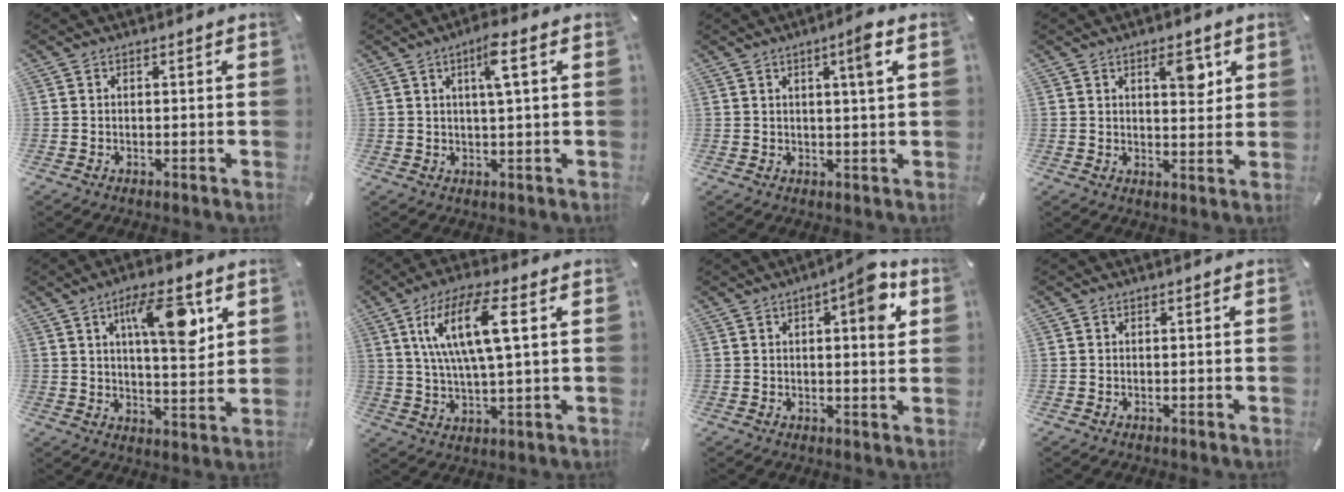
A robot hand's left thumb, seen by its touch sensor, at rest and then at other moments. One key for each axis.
{"total": 6.1, "fx": 2.2, "fy": 0.7, "fz": 5.6, "tx": -0.106, "ty": -0.002, "tz": 0.032}
{"total": 5.2, "fx": 2.3, "fy": 0.1, "fz": 4.6, "tx": -0.078, "ty": -0.006, "tz": 0.031}
{"total": 6.6, "fx": 3.2, "fy": 3.0, "fz": 5.0, "tx": -0.051, "ty": -0.016, "tz": 0.043}
{"total": 13.4, "fx": 6.0, "fy": 4.7, "fz": 11.0, "tx": -0.174, "ty": -0.017, "tz": 0.096}
{"total": 14.2, "fx": 4.9, "fy": 3.8, "fz": 12.7, "tx": -0.268, "ty": 0.005, "tz": 0.077}
{"total": 8.9, "fx": 3.6, "fy": 2.7, "fz": 7.7, "tx": -0.095, "ty": -0.016, "tz": 0.050}
{"total": 0.0}